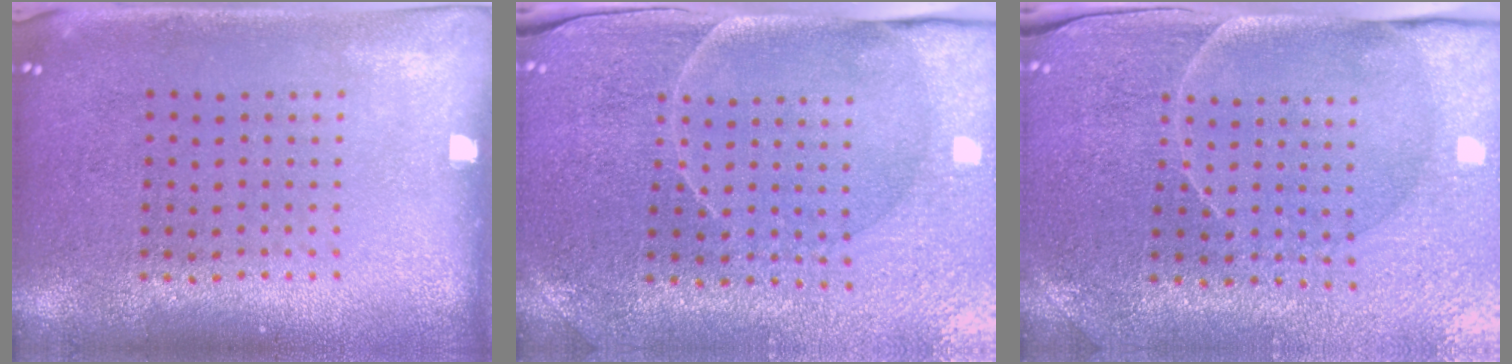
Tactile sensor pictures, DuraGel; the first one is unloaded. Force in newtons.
{"total": 3.5, "press": 3.5, "slide": 0.5}
{"total": 3.5, "press": 3.5, "slide": 0.5}